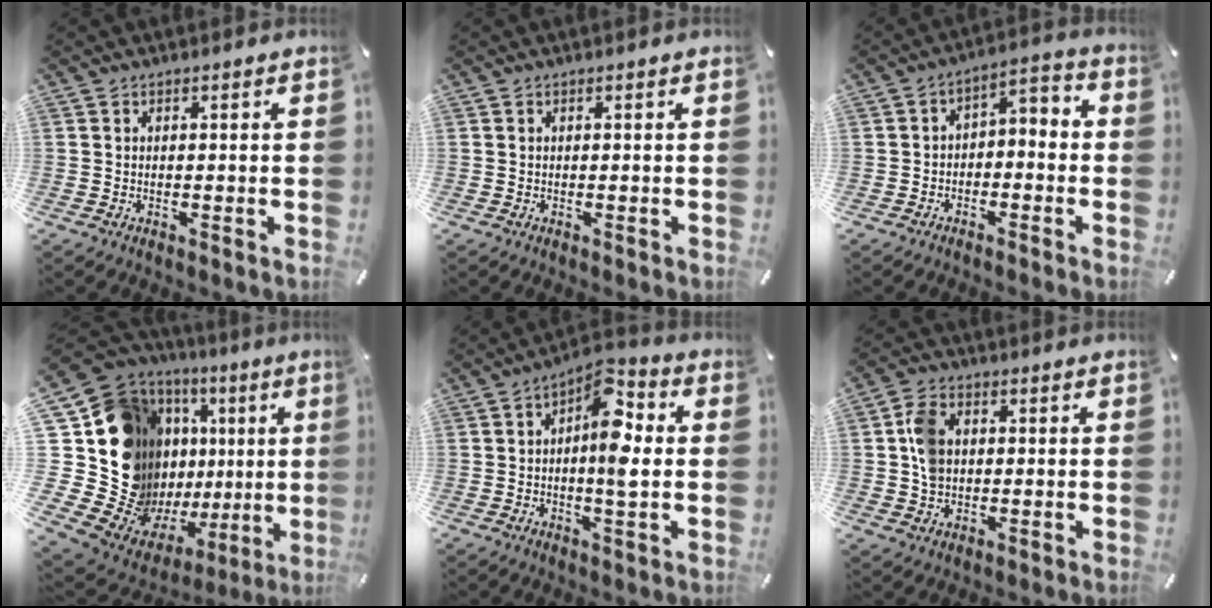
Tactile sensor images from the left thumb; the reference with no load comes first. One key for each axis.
{"total": 0.0}
{"total": 4.4, "fx": -3.4, "fy": 2.4, "fz": 1.6, "tx": -0.029, "ty": 0.016, "tz": -0.070}
{"total": 26.2, "fx": 3.7, "fy": 18.6, "fz": 18.1, "tx": -0.277, "ty": -0.100, "tz": 0.128}
{"total": 10.4, "fx": 0.7, "fy": 4.3, "fz": 9.5, "tx": -0.144, "ty": -0.009, "tz": 0.010}
{"total": 6.5, "fx": 0.6, "fy": 5.1, "fz": 4.0, "tx": -0.078, "ty": 0.009, "tz": 0.011}